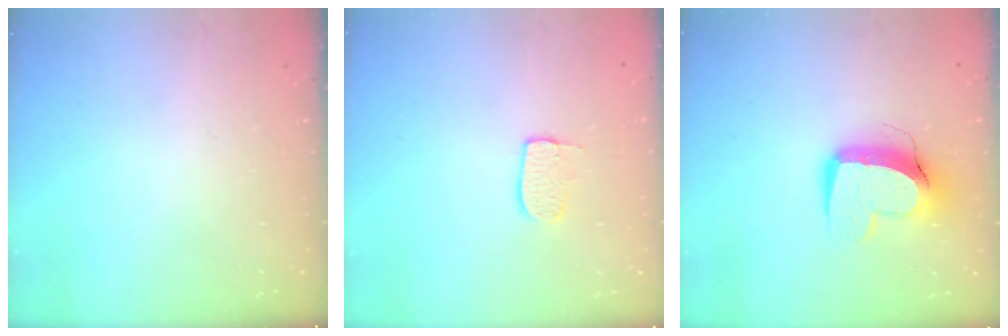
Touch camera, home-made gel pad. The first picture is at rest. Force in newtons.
{"total": 7.1, "press": 7.0, "slide": 0.4}
{"total": 13.0, "press": 12.9, "slide": 1.7}